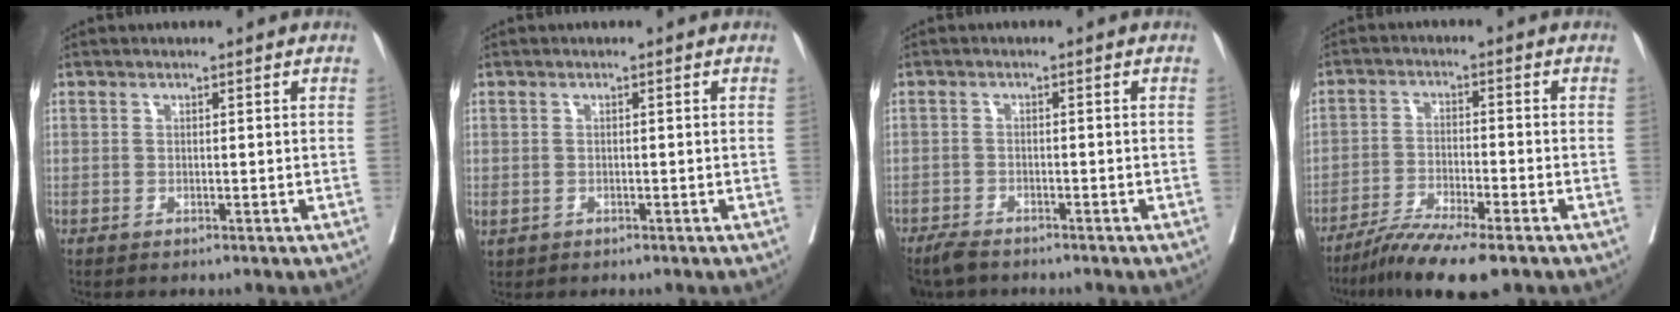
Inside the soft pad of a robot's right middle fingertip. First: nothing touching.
{"total": 1.0, "force": [-0.2, 0.6, 0.7], "torque": [-0.015, 0.001, 0.002]}
{"total": 4.5, "force": [-4.0, 1.4, 1.5], "torque": [-0.022, -0.010, -0.069]}
{"total": 8.7, "force": [-6.6, 0.1, 5.7], "torque": [-0.093, -0.025, -0.114]}